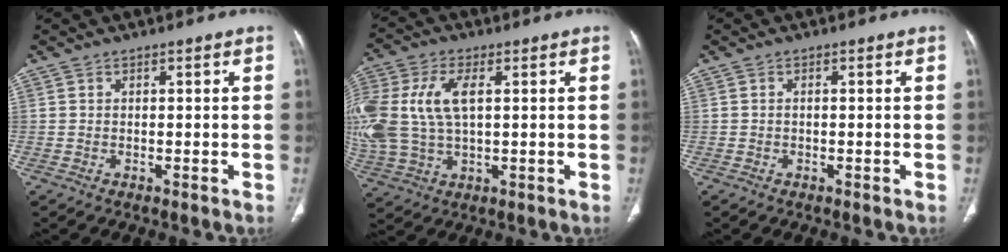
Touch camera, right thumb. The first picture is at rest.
{"total": 17.9, "force": [2.9, 10.3, 14.4], "torque": [-0.360, 0.007, 0.059]}
{"total": 0.0}